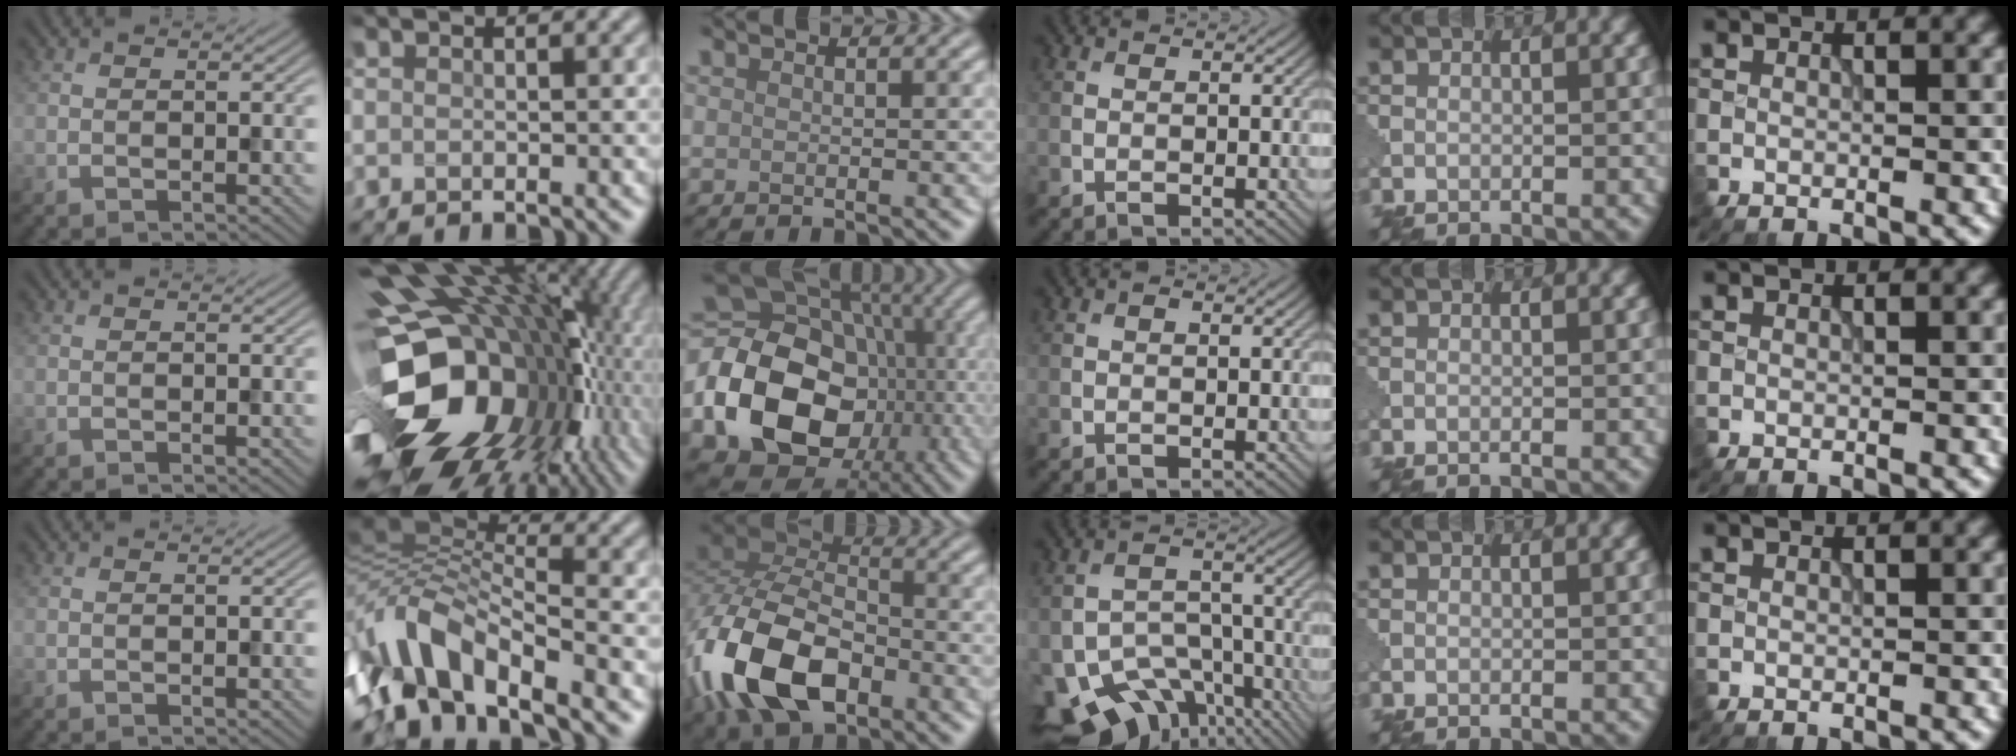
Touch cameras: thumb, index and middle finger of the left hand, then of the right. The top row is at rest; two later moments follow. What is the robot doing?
{"motion": "assemble", "object": "puzzle pieces"}